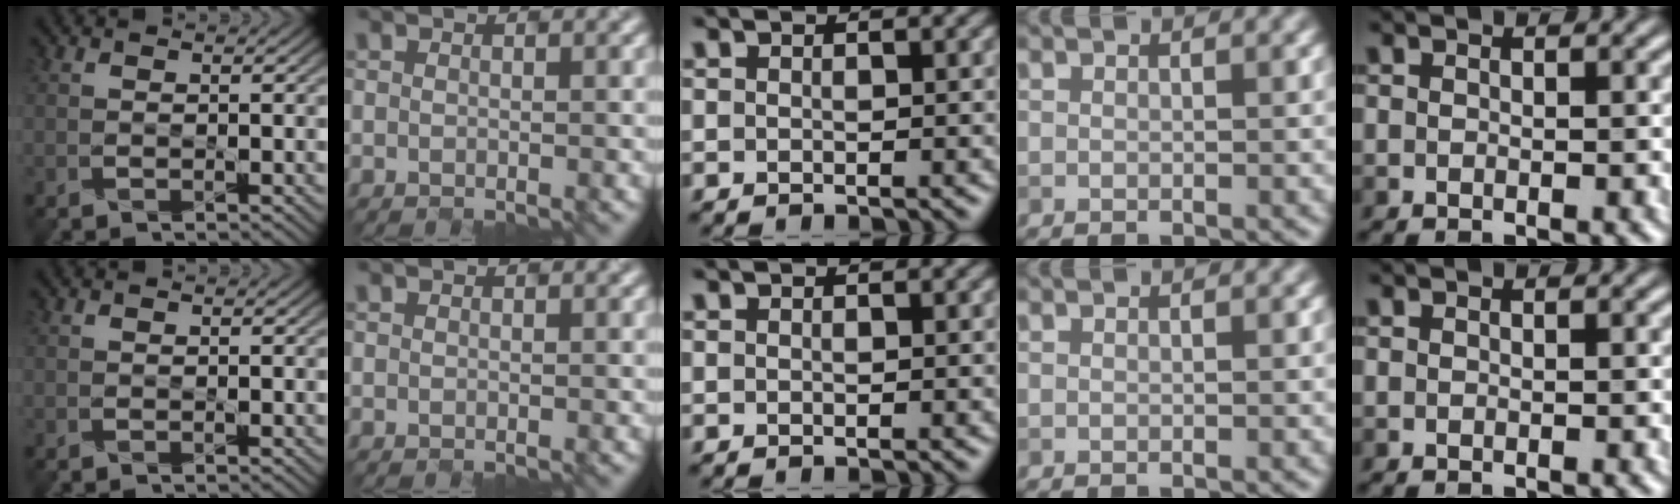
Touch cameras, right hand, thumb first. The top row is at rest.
{}